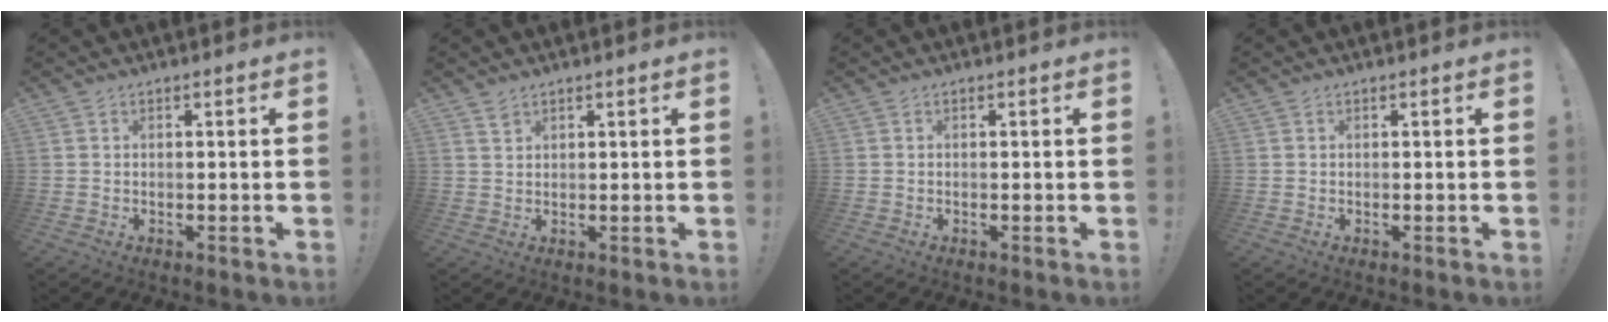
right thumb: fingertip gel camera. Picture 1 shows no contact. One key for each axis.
{"total": 2.0, "fx": 1.6, "fy": 1.0, "fz": 0.7, "tx": -0.001, "ty": -0.012, "tz": 0.028}
{"total": 0.0}
{"total": 0.0}